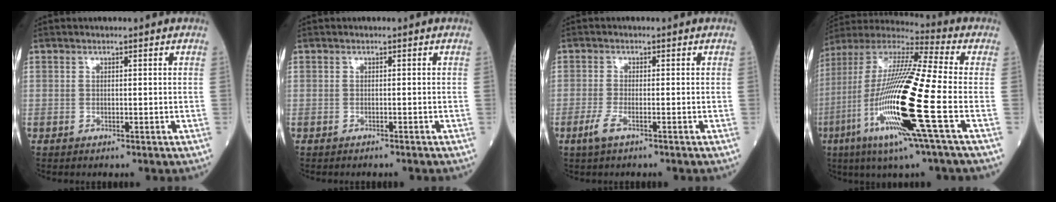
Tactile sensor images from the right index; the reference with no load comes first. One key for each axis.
{"total": 1.0, "fx": -0.9, "fy": -0.1, "fz": 0.4, "tx": -0.007, "ty": 0.000, "tz": -0.012}
{"total": 2.6, "fx": -1.6, "fy": 0.3, "fz": 2.0, "tx": -0.053, "ty": -0.006, "tz": -0.035}
{"total": 22.2, "fx": -6.4, "fy": 0.4, "fz": 21.3, "tx": -0.446, "ty": -0.033, "tz": -0.131}